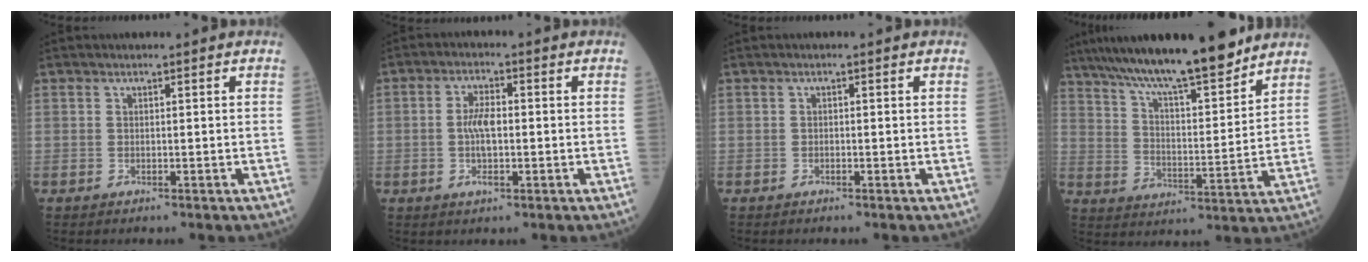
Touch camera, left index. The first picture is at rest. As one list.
[{"total": 4.6, "force": [-0.4, 1.7, 4.3], "torque": [-0.093, 0.004, -0.010]}, {"total": 0.0}, {"total": 18.2, "force": [15.3, 2.0, 9.7], "torque": [-0.163, 0.009, 0.250]}]